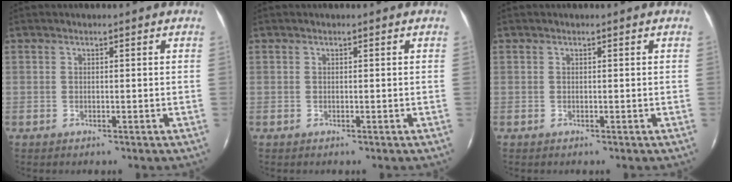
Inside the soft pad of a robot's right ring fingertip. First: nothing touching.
{"total": 0.0}
{"total": 0.0}